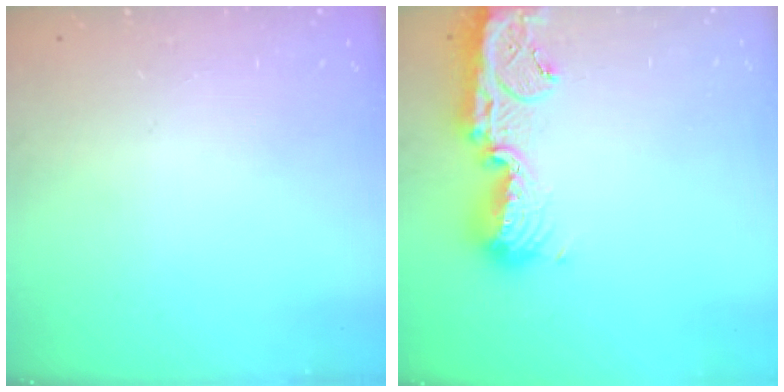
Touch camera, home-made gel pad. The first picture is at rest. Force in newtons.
{"total": 14.6, "press": 14.5, "slide": 1.4}